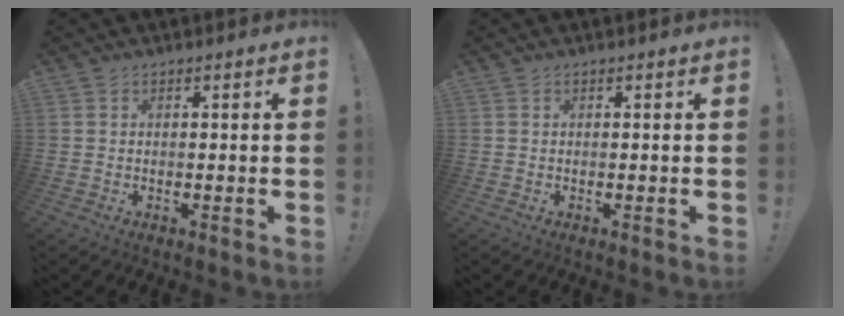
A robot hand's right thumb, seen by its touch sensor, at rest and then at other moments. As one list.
[{"total": 0.0}]